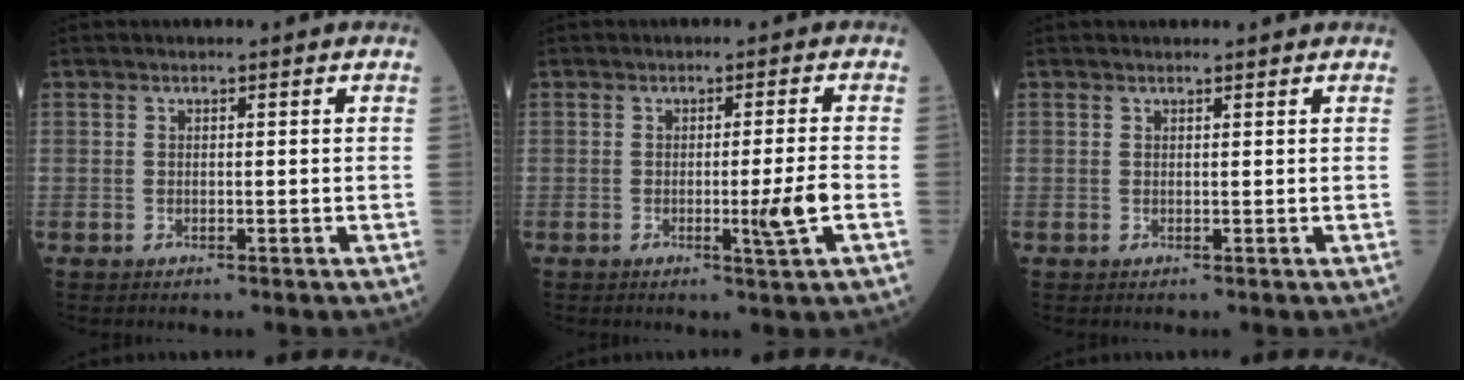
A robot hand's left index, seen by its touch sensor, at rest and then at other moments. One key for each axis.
{"total": 4.4, "fx": -1.2, "fy": -0.8, "fz": 4.2, "tx": -0.067, "ty": -0.010, "tz": -0.017}
{"total": 1.6, "fx": 1.6, "fy": 0.4, "fz": 0.3, "tx": -0.012, "ty": 0.013, "tz": 0.019}